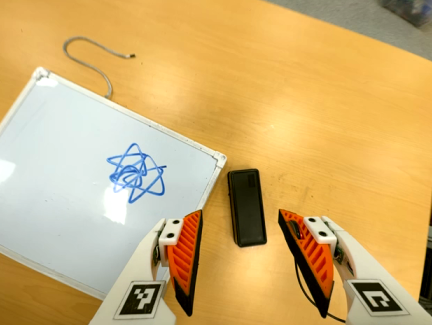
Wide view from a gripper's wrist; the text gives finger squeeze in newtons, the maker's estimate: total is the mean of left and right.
{"total": 0.0}